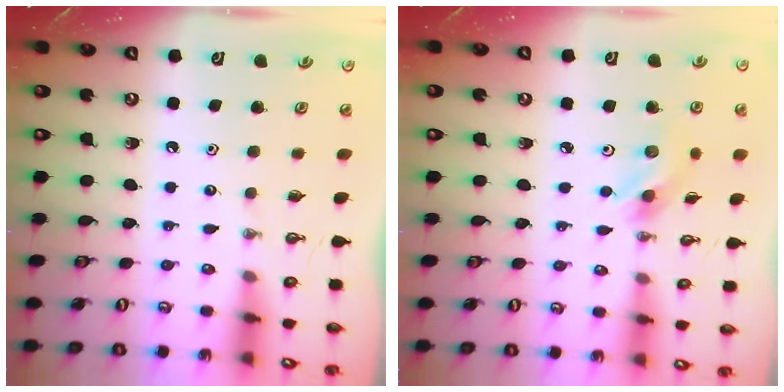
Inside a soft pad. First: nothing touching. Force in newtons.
{"total": 5.8, "press": 5.8, "slide": 0.7}